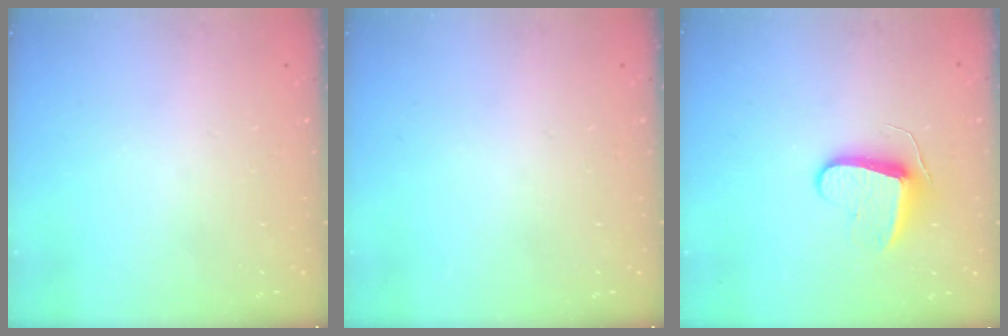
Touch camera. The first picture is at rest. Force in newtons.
{"total": 0.0}
{"total": 8.8, "press": 8.8, "slide": 0.2}